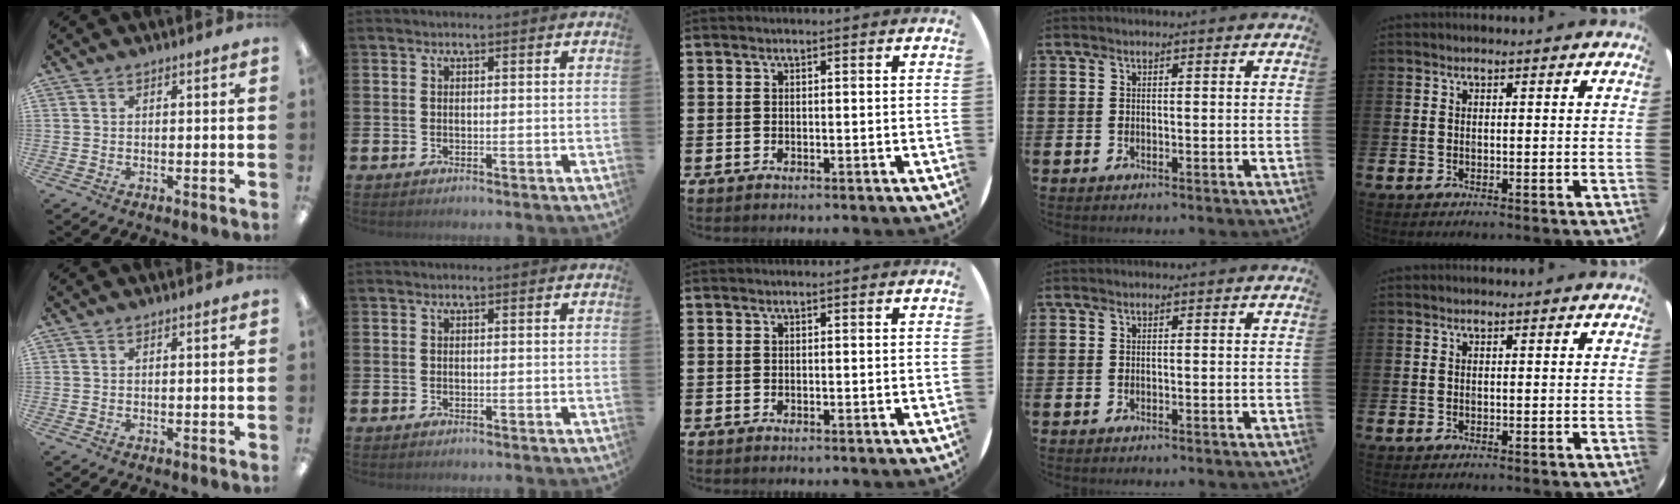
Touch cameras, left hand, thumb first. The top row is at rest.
{}